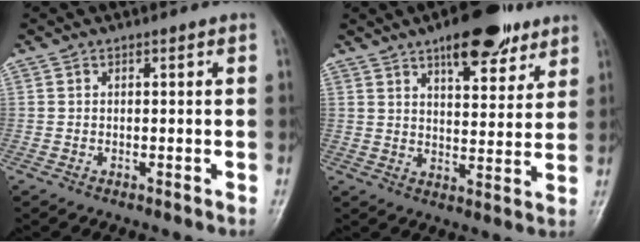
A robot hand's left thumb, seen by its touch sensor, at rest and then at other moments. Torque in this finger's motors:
{"motor_torque": [1.96, 0.60, 1.16, -1.00, 0.11]}